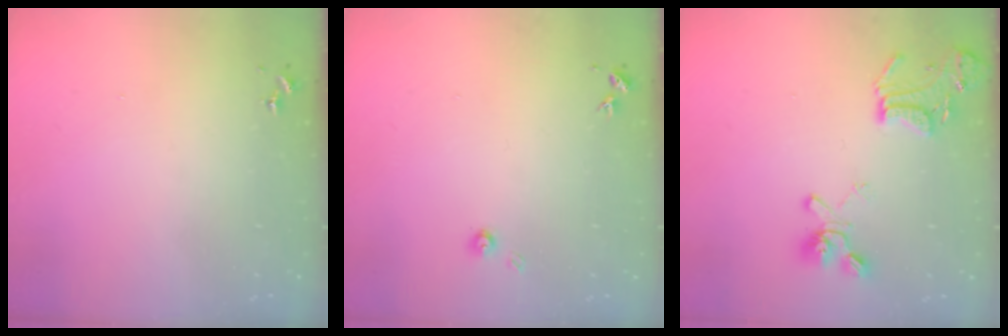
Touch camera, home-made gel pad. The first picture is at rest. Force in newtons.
{"total": 3.2, "press": 3.2, "slide": 0.3}
{"total": 15.8, "press": 15.7, "slide": 1.9}